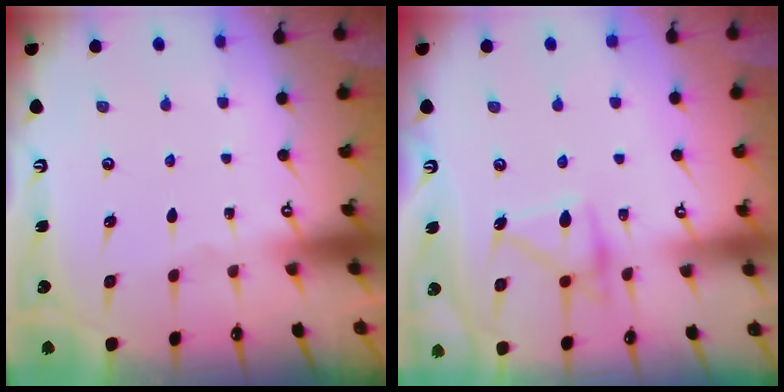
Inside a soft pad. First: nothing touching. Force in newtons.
{"total": 15.5, "press": 15.4, "slide": 0.9}